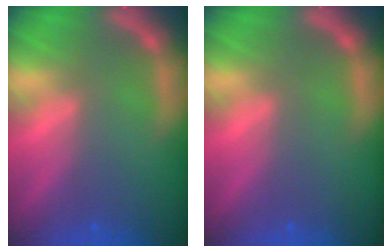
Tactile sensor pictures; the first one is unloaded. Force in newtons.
{"total": 0.0}